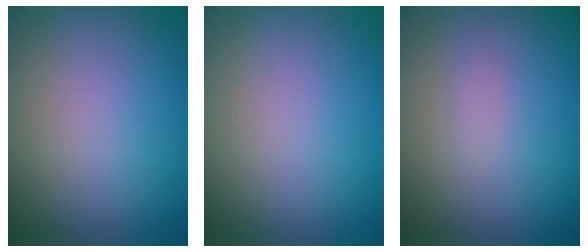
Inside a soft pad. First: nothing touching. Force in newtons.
{"total": 0.0}
{"total": 0.6, "press": 0.6, "slide": 0.0}